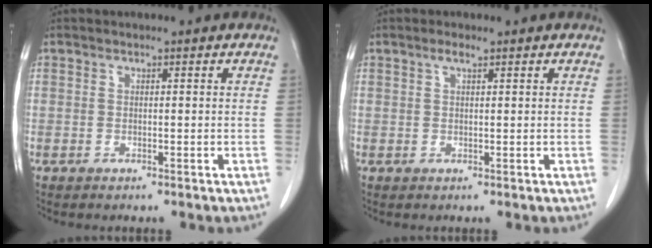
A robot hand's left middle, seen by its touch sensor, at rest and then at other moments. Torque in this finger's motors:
{"motor_torque": [0.09, -0.01, -0.01, 0.00]}